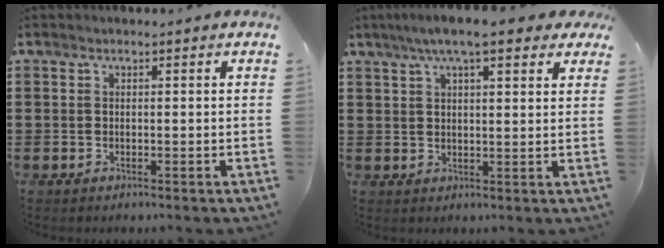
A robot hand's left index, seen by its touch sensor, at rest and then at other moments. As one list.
[{"total": 6.8, "force": [4.8, 1.2, 4.6], "torque": [-0.093, 0.003, 0.083]}]